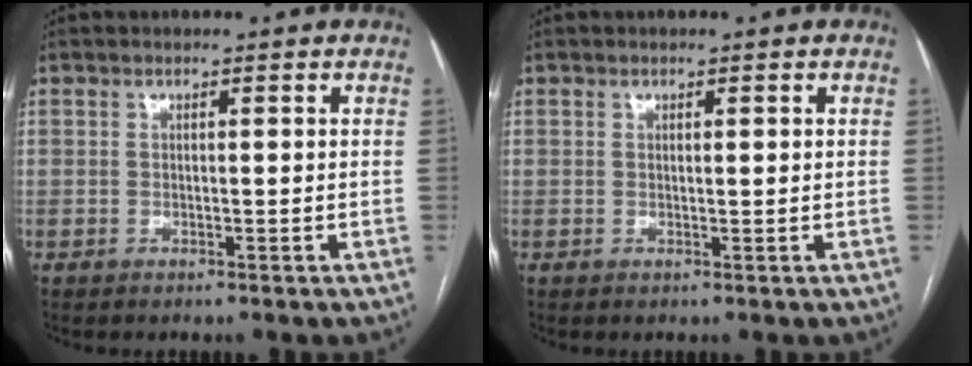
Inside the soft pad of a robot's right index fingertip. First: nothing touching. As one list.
[{"total": 0.6, "force": [0.2, 0.1, 0.6], "torque": [-0.011, 0.000, 0.003]}]